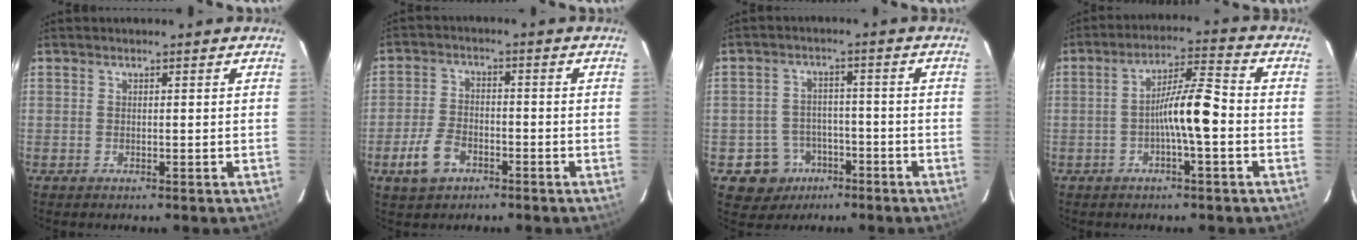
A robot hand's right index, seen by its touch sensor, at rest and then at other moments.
{"total": 6.0, "force": [-3.1, 3.6, 3.7], "torque": [-0.090, 0.001, -0.054]}
{"total": 6.4, "force": [-2.9, 5.7, 0.7], "torque": [-0.011, 0.011, -0.036]}
{"total": 7.9, "force": [-1.6, 0.6, 7.7], "torque": [-0.137, 0.019, -0.031]}